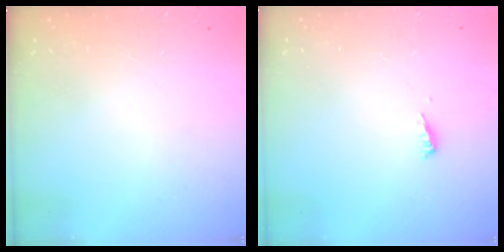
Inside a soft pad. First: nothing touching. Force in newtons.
{"total": 3.6, "press": 3.6, "slide": 0.4}